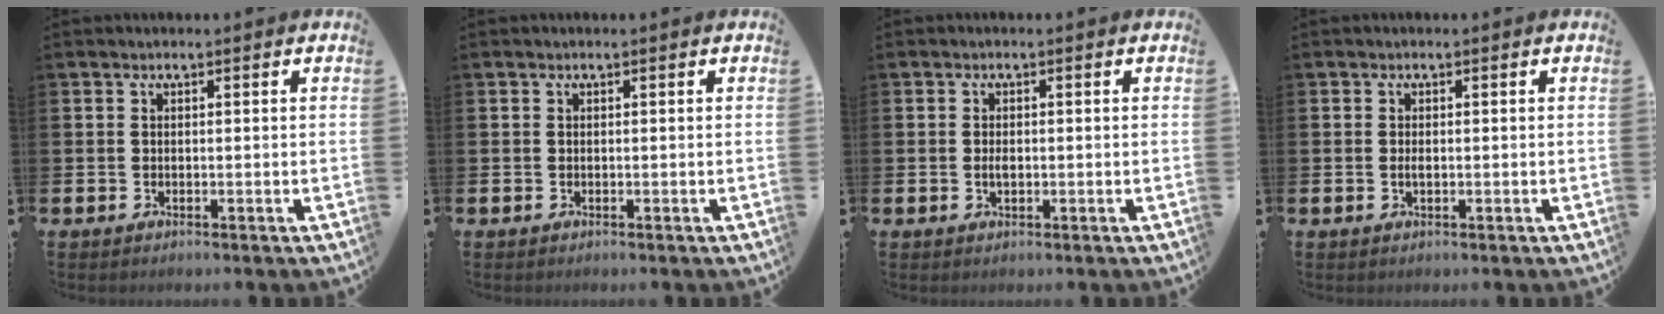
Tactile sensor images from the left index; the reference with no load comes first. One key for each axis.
{"total": 0.0}
{"total": 1.2, "fx": -0.1, "fy": 0.6, "fz": 1.0, "tx": -0.019, "ty": 0.003, "tz": -0.004}
{"total": 0.8, "fx": -0.1, "fy": 0.4, "fz": 0.8, "tx": -0.014, "ty": 0.001, "tz": -0.003}